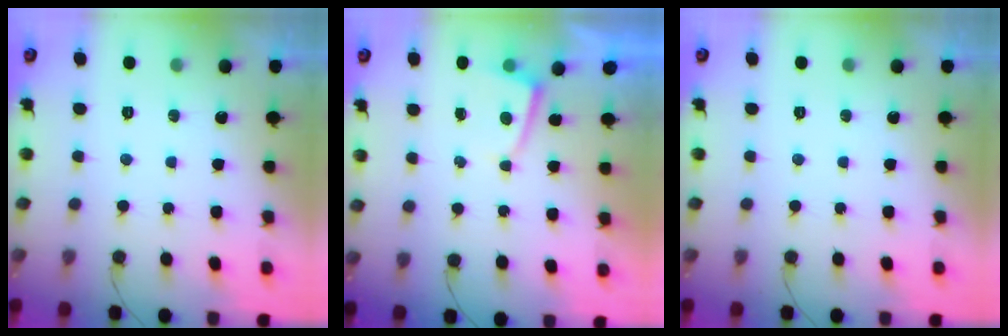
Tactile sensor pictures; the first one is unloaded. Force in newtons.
{"total": 2.0, "press": 2.0, "slide": 0.3}
{"total": 0.0}